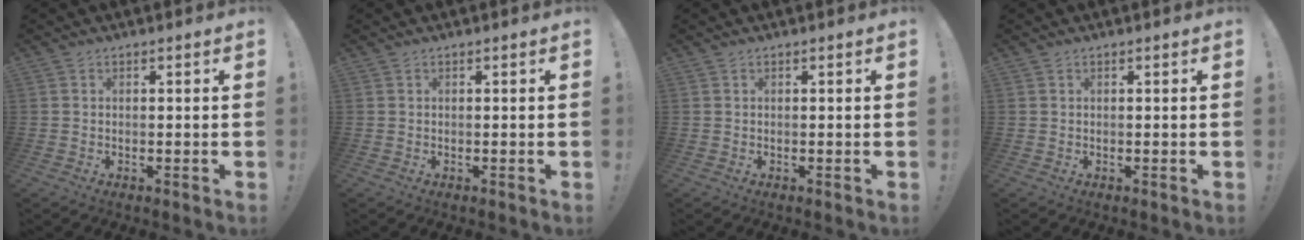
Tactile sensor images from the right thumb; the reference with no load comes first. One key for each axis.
{"total": 0.0}
{"total": 0.0}
{"total": 0.0}